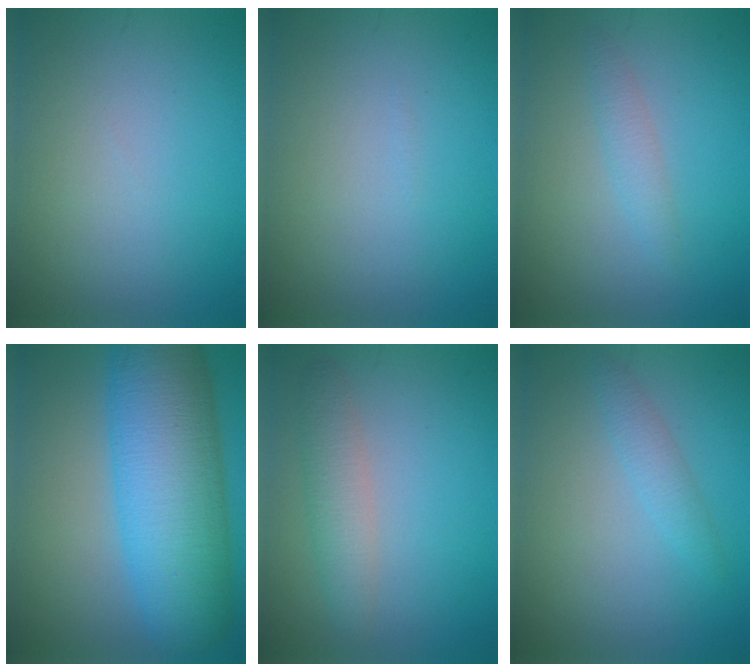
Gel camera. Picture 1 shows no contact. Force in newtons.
{"total": 0.0}
{"total": 1.5, "press": 1.5, "slide": 0.1}
{"total": 13.1, "press": 13.1, "slide": 0.1}
{"total": 2.8, "press": 2.8, "slide": 0.1}
{"total": 1.7, "press": 1.7, "slide": 0.1}